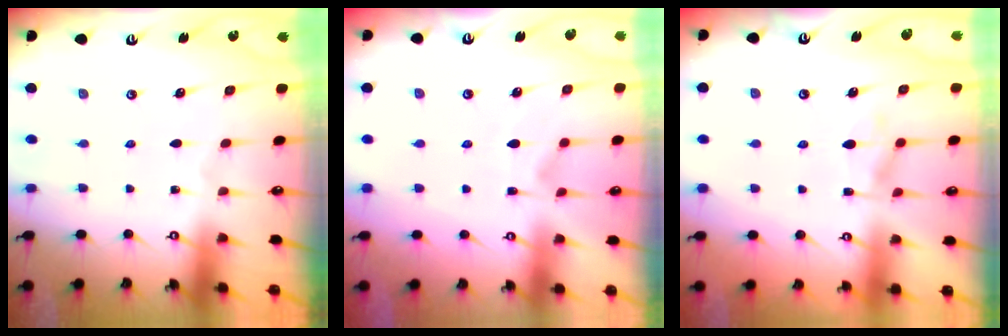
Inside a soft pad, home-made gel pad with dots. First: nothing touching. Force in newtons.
{"total": 1.4, "press": 0.5, "slide": 1.3}
{"total": 1.2, "press": 0.0, "slide": 1.2}